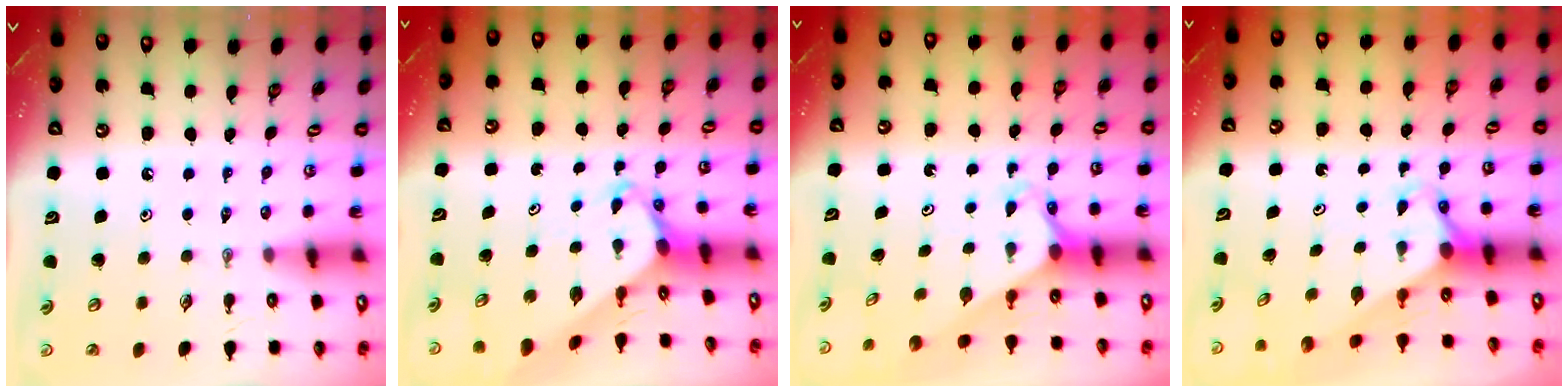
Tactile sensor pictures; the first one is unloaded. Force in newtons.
{"total": 3.6, "press": 3.6, "slide": 0.3}
{"total": 2.4, "press": 2.4, "slide": 0.2}
{"total": 2.8, "press": 2.8, "slide": 0.2}